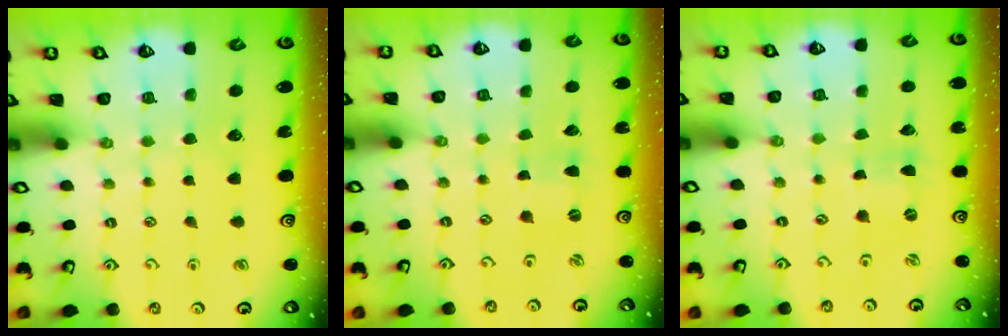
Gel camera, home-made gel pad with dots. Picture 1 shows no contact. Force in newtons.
{"total": 1.1, "press": 1.0, "slide": 0.4}
{"total": 0.0}